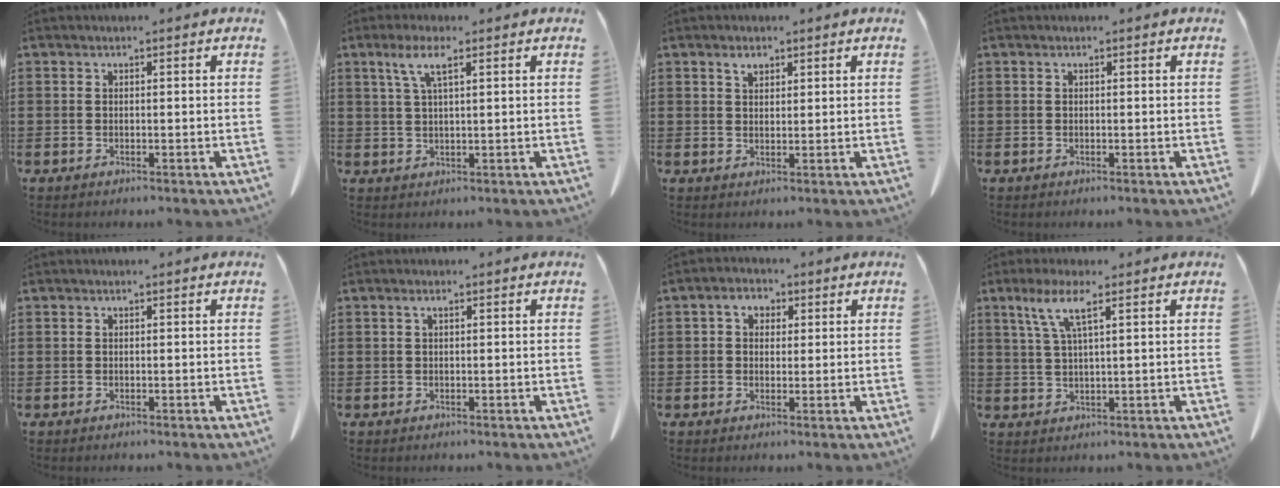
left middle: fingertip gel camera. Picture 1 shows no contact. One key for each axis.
{"total": 4.3, "fx": 2.2, "fy": 1.0, "fz": 3.6, "tx": -0.078, "ty": 0.006, "tz": 0.037}
{"total": 1.9, "fx": 1.3, "fy": 1.0, "fz": 1.0, "tx": -0.016, "ty": 0.001, "tz": 0.022}
{"total": 0.0}
{"total": 0.0}
{"total": 0.7, "fx": 0.2, "fy": 0.3, "fz": 0.6, "tx": -0.014, "ty": 0.004, "tz": 0.002}
{"total": 2.9, "fx": 0.9, "fy": 2.2, "fz": 1.6, "tx": -0.040, "ty": 0.012, "tz": 0.013}
{"total": 5.7, "fx": 3.0, "fy": 0.9, "fz": 4.8, "tx": -0.110, "ty": 0.004, "tz": 0.048}